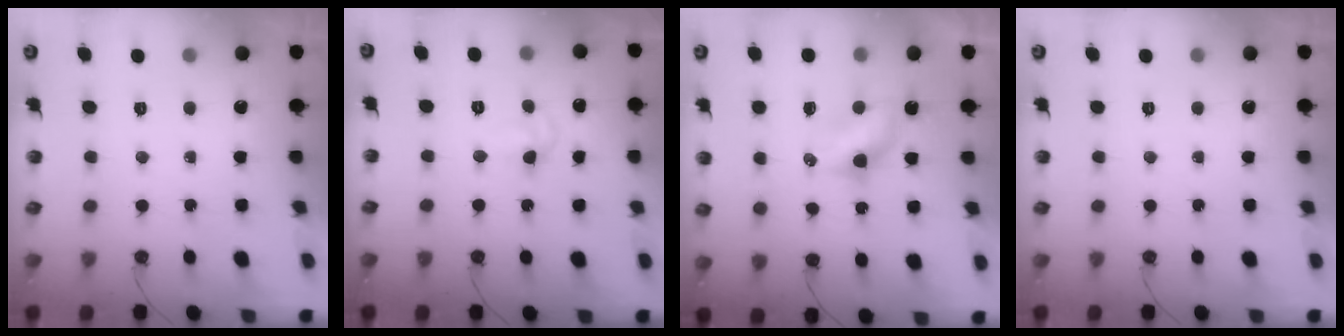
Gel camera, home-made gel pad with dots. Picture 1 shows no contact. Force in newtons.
{"total": 5.1, "press": 4.9, "slide": 1.0}
{"total": 5.6, "press": 5.6, "slide": 0.7}
{"total": 0.0}